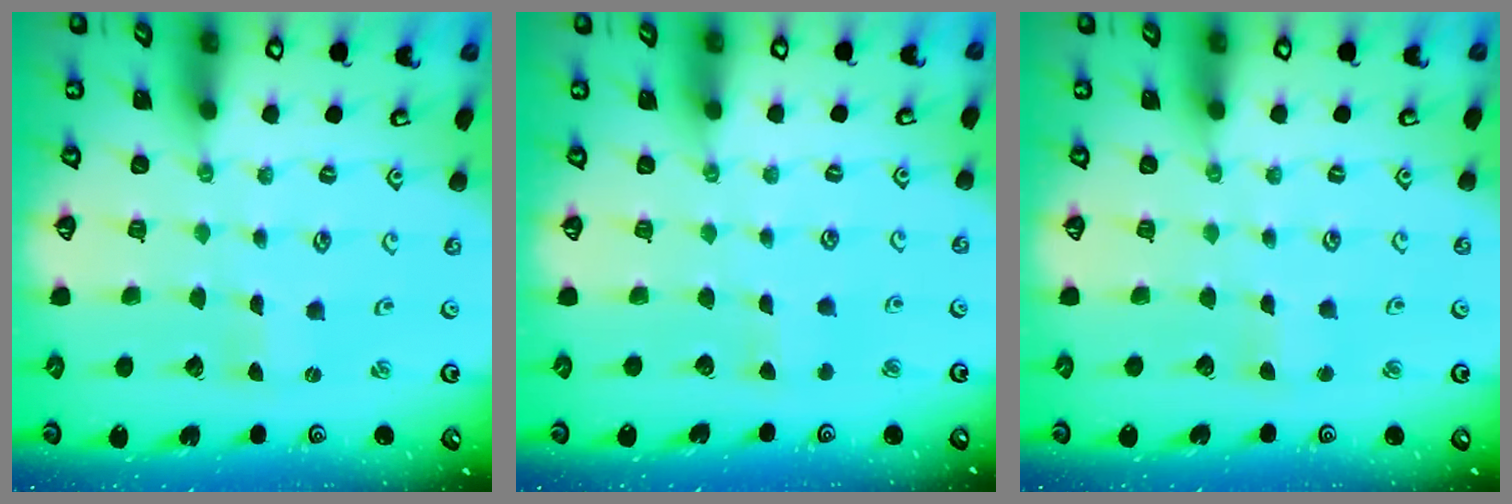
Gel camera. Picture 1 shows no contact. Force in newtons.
{"total": 3.3, "press": 3.2, "slide": 0.5}
{"total": 2.8, "press": 2.8, "slide": 0.3}